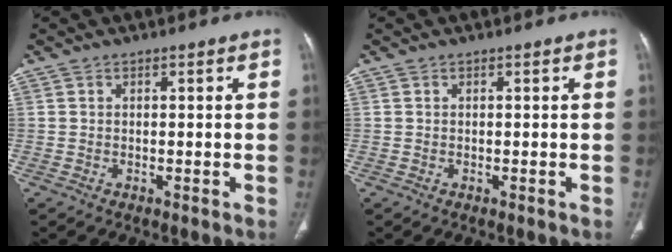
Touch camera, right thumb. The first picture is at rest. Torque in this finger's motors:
{"motor_torque": [0.00, 0.00, -0.09, 0.09, 0.00]}